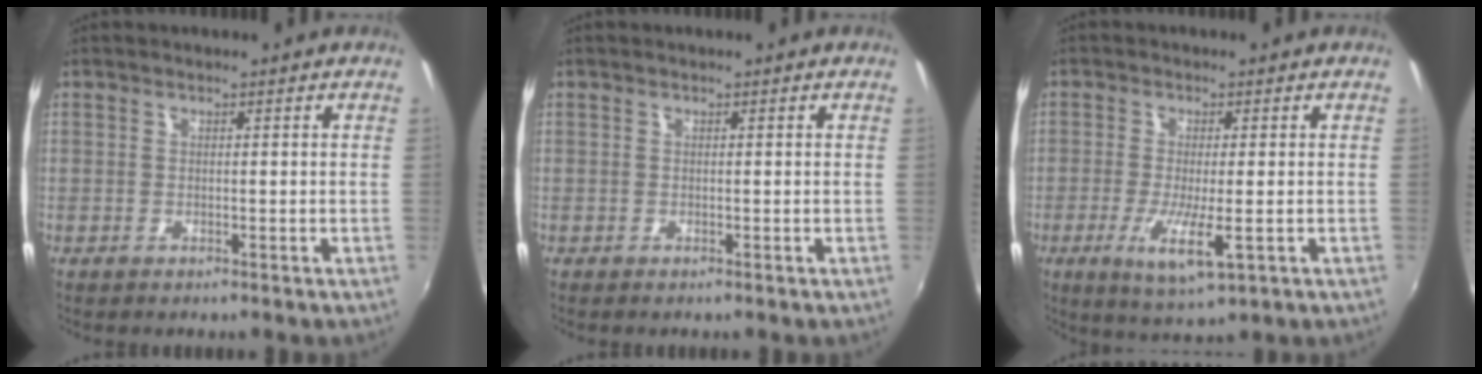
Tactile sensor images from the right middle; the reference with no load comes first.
{"total": 0.0}
{"total": 7.4, "force": [-2.4, 1.3, 6.9], "torque": [-0.142, -0.021, -0.042]}